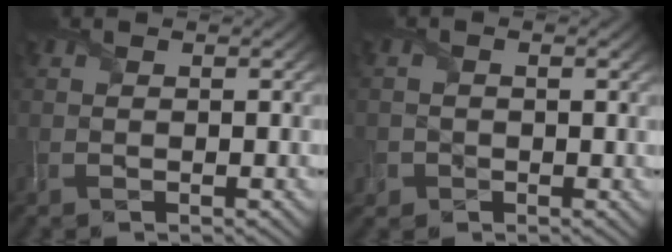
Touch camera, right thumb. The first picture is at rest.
{"total": 1.7, "force": [-0.9, 1.5, 0.2], "torque": [-0.005, -0.010, -0.017]}